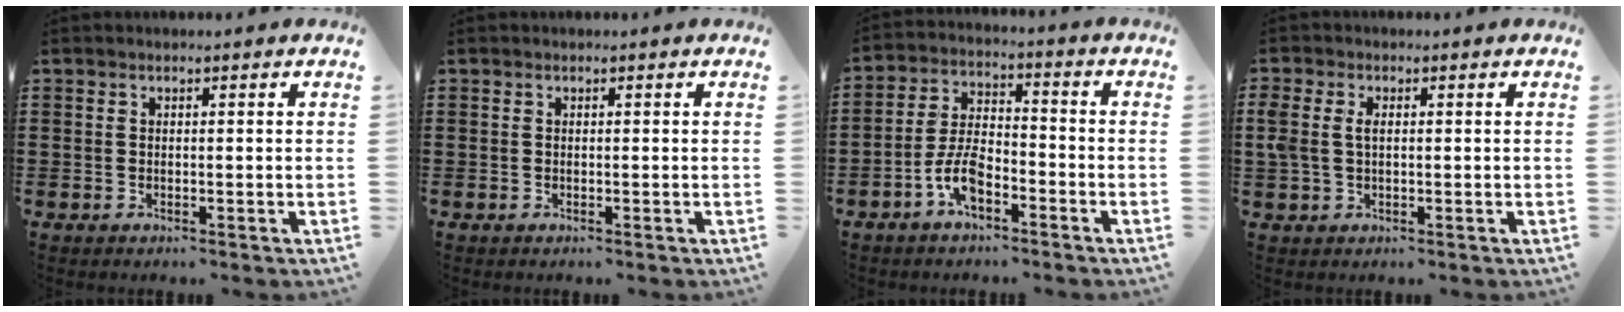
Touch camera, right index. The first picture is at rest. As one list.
[{"total": 0.0}, {"total": 6.7, "force": [-3.6, 2.9, 4.8], "torque": [-0.115, 0.003, -0.074]}, {"total": 2.8, "force": [0.3, 1.7, 2.2], "torque": [-0.055, 0.006, 0.002]}]